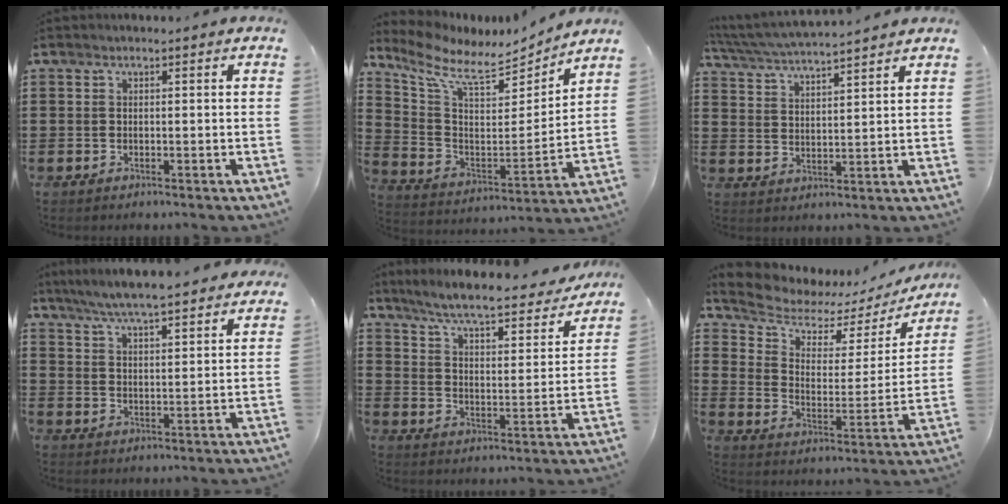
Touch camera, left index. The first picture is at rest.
{"total": 9.1, "force": [7.8, 2.5, 4.0], "torque": [-0.118, -0.052, 0.131]}
{"total": 4.8, "force": [4.6, -0.2, 1.3], "torque": [-0.045, -0.027, 0.078]}
{"total": 6.2, "force": [5.8, 0.0, 1.9], "torque": [-0.060, -0.027, 0.104]}
{"total": 6.5, "force": [5.8, -0.1, 2.8], "torque": [-0.081, -0.039, 0.095]}
{"total": 5.7, "force": [4.9, 2.3, 1.5], "torque": [-0.064, -0.033, 0.082]}